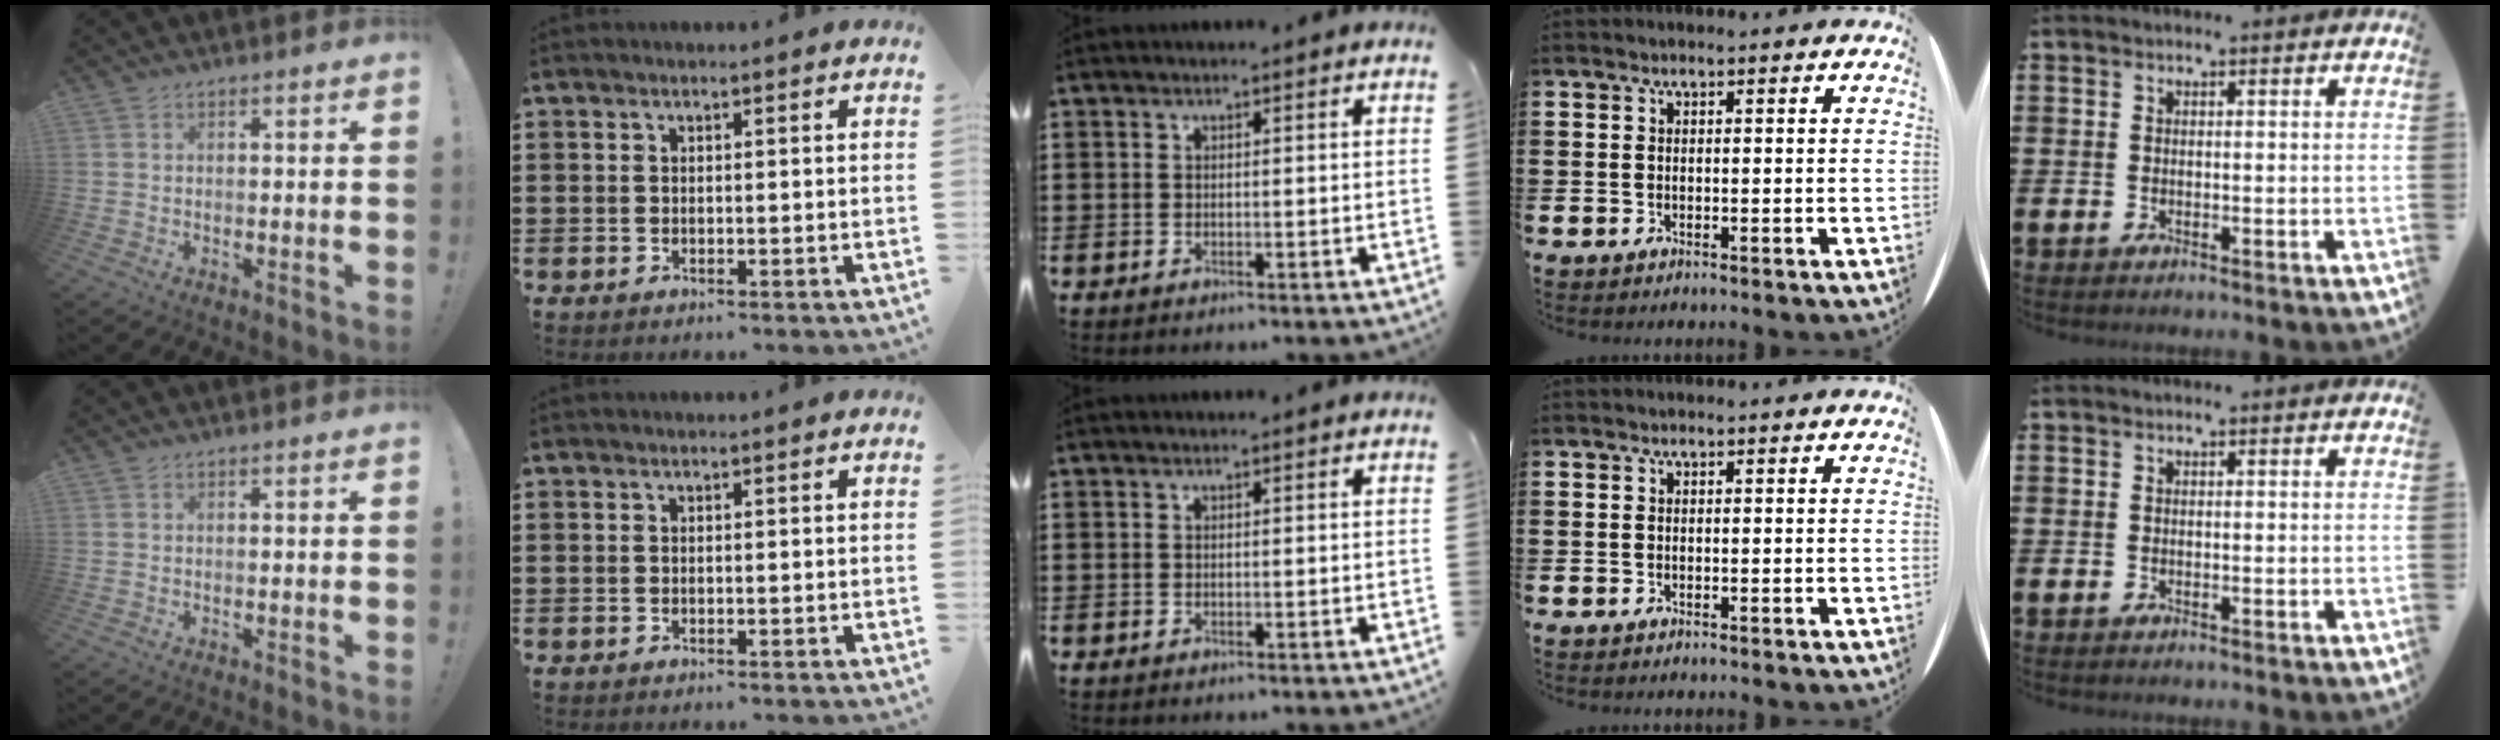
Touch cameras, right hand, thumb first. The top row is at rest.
{}